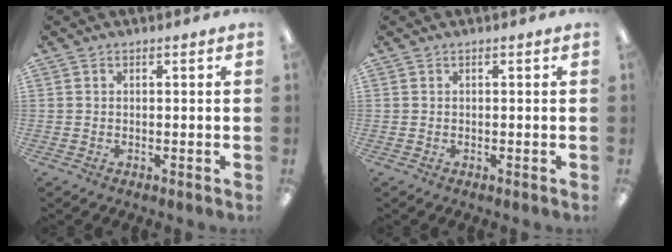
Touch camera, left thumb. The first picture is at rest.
{"total": 0.0}